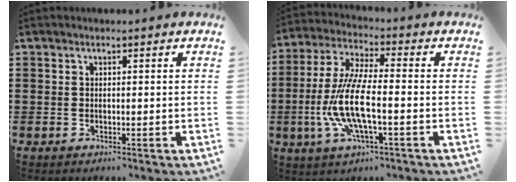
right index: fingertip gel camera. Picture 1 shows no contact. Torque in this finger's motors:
{"motor_torque": [2.14, 0.00, 1.05, 0.21]}